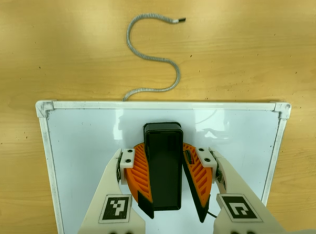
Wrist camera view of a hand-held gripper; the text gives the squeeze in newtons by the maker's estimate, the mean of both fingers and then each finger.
{"total": 15.1, "left": 17.2, "right": 13.0}